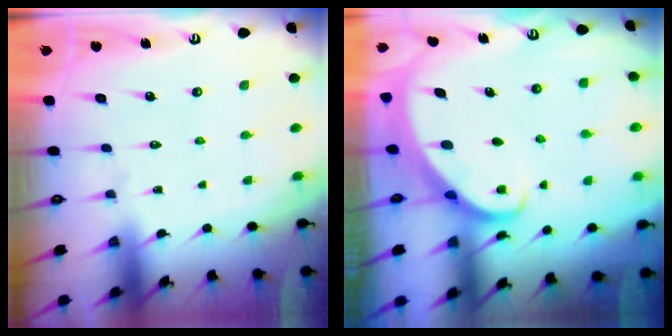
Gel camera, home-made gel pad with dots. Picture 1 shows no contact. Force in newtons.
{"total": 2.6, "press": 2.6, "slide": 0.3}